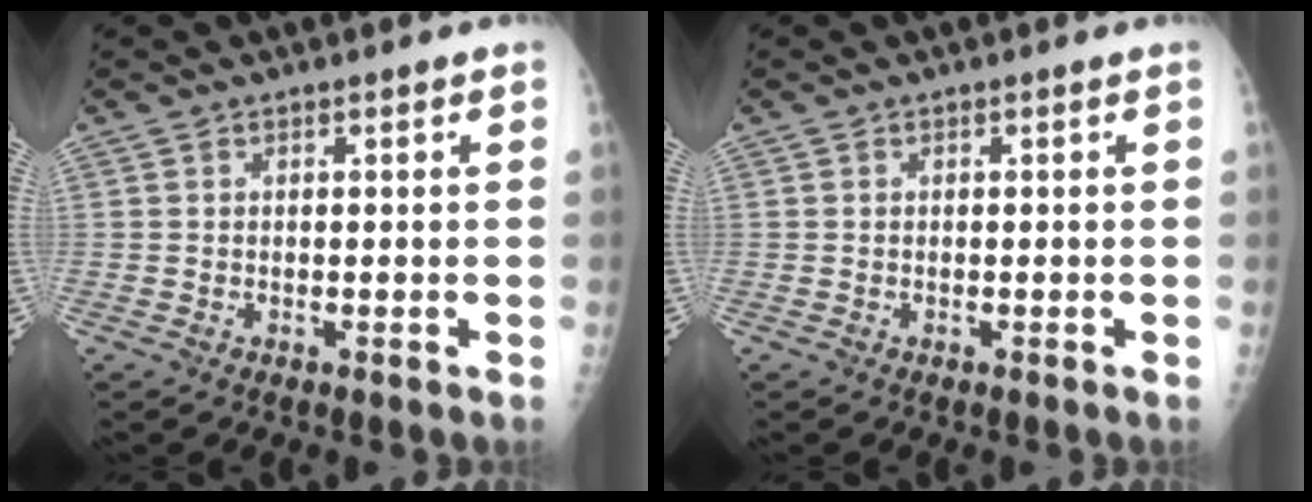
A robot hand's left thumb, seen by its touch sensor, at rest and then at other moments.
{"total": 0.0}